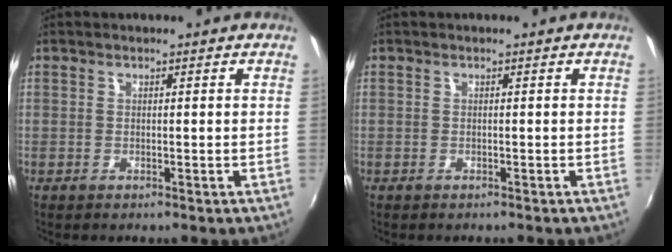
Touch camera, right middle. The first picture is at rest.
{"total": 0.0}